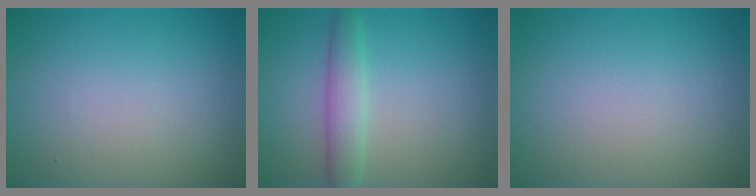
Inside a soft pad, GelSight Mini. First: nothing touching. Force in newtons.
{"total": 2.9, "press": 2.9, "slide": 0.2}
{"total": 0.0}